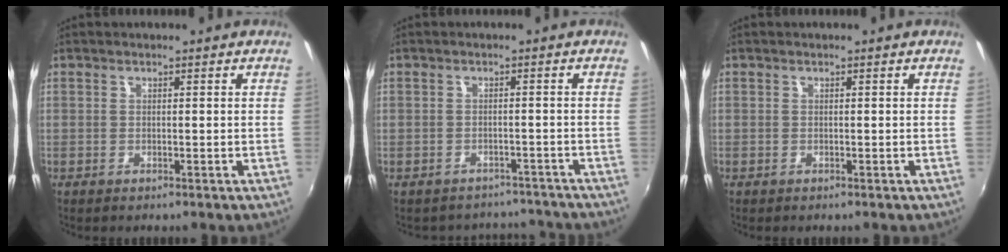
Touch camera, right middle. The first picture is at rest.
{"total": 7.6, "force": [-6.2, 4.3, 0.7], "torque": [-0.011, 0.038, -0.073]}
{"total": 0.0}